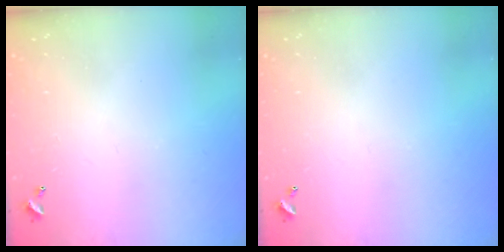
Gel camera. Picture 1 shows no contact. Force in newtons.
{"total": 0.0}